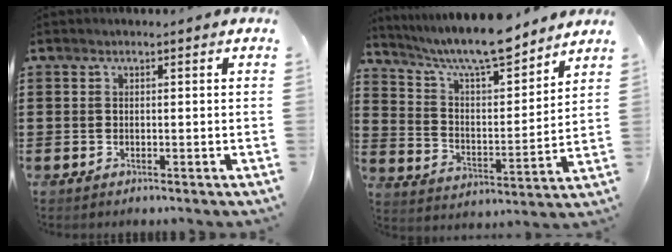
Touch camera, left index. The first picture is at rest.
{"total": 8.9, "force": [7.9, 0.9, 3.9], "torque": [-0.106, -0.045, 0.136]}